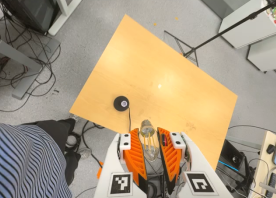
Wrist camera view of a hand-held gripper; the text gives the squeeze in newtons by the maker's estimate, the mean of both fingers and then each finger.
{"total": 21.4, "left": 25.2, "right": 17.6}